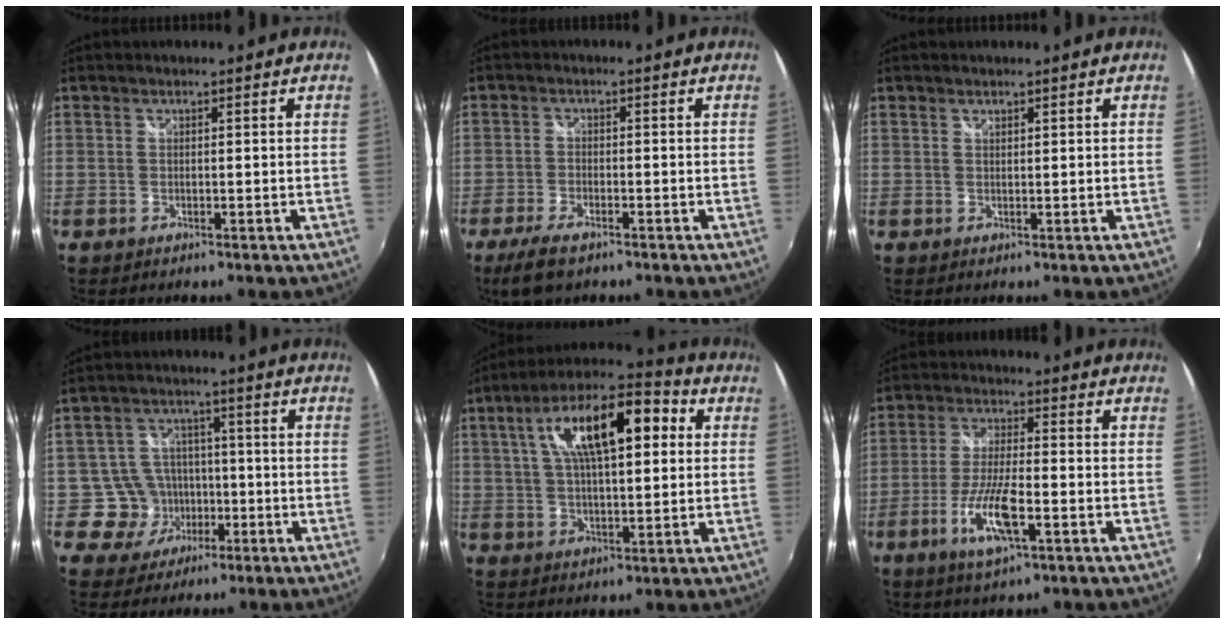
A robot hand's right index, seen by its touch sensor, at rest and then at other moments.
{"total": 6.3, "force": [-4.4, 2.2, 3.9], "torque": [-0.102, -0.018, -0.083]}
{"total": 0.6, "force": [0.5, 0.2, 0.1], "torque": [-0.001, 0.000, 0.009]}
{"total": 8.0, "force": [-2.6, 7.6, 0.7], "torque": [-0.031, 0.018, -0.034]}
{"total": 17.8, "force": [5.1, 6.9, 15.6], "torque": [-0.272, 0.036, 0.076]}
{"total": 10.2, "force": [-4.0, 2.4, 9.0], "torque": [-0.185, -0.011, -0.077]}